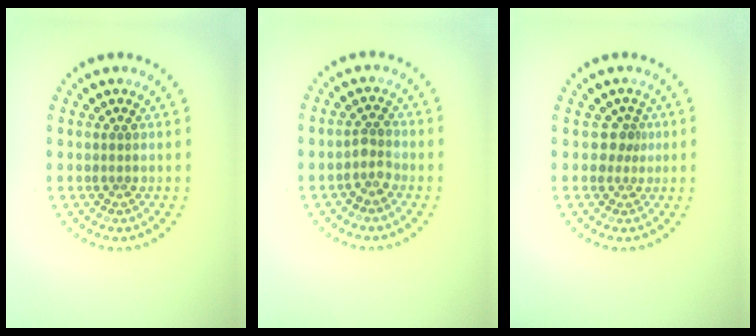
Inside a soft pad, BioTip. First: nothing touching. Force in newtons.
{"total": 1.7, "press": 1.4, "slide": 0.9}
{"total": 1.7, "press": 1.2, "slide": 1.2}